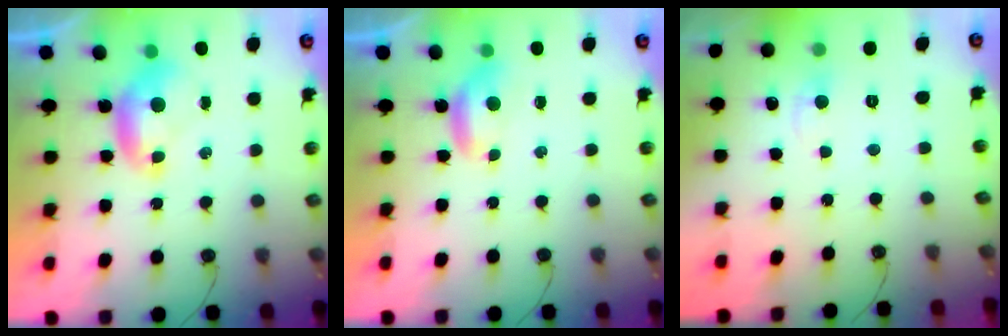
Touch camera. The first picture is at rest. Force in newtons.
{"total": 2.1, "press": 2.0, "slide": 0.4}
{"total": 2.0, "press": 1.7, "slide": 1.1}